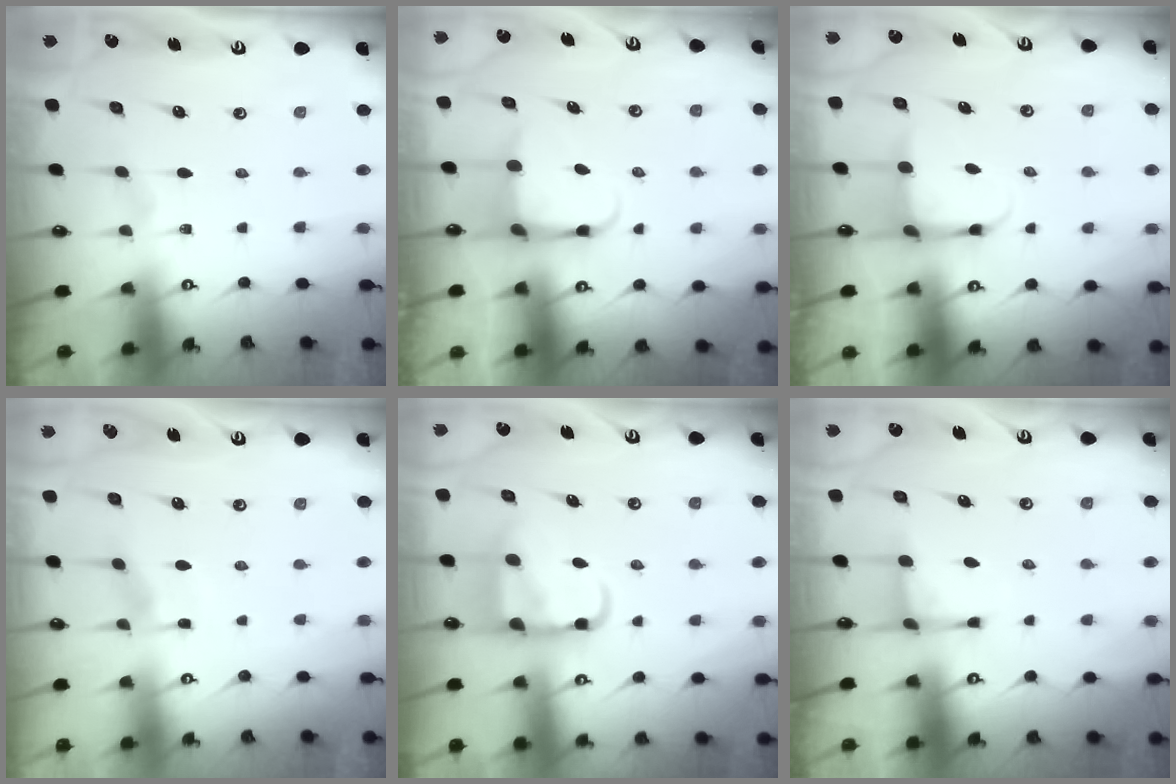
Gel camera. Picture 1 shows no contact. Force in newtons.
{"total": 3.9, "press": 3.9, "slide": 0.4}
{"total": 3.8, "press": 3.5, "slide": 1.4}
{"total": 3.8, "press": 3.8, "slide": 0.5}
{"total": 9.5, "press": 9.4, "slide": 1.5}
{"total": 2.9, "press": 2.8, "slide": 0.7}